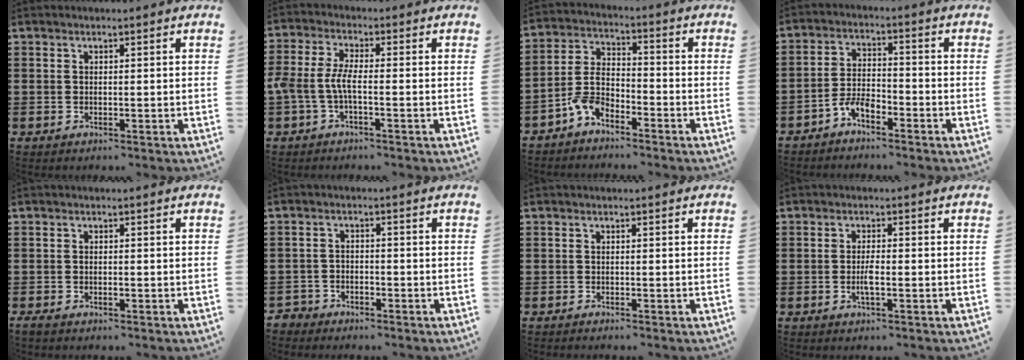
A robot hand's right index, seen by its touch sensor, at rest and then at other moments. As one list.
[{"total": 4.2, "force": [-1.4, 1.1, 3.8], "torque": [-0.104, -0.010, -0.037]}, {"total": 5.4, "force": [-3.9, 2.4, 2.8], "torque": [-0.070, 0.012, -0.081]}, {"total": 4.2, "force": [-3.4, 1.5, 2.0], "torque": [-0.052, 0.007, -0.069]}, {"total": 0.9, "force": [-0.5, 0.4, 0.6], "torque": [-0.013, -0.002, -0.009]}, {"total": 2.3, "force": [-2.1, 1.0, 0.0], "torque": [-0.007, 0.004, -0.047]}, {"total": 0.7, "force": [-0.7, -0.1, -0.1], "torque": [0.000, -0.003, -0.014]}, {"total": 2.5, "force": [-0.7, 0.5, 2.3], "torque": [-0.049, -0.002, -0.015]}]